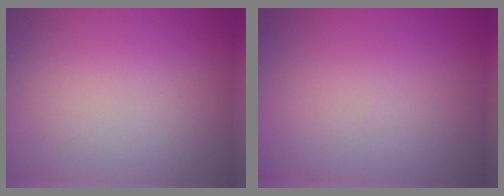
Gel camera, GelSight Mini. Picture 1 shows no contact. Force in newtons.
{"total": 0.0}